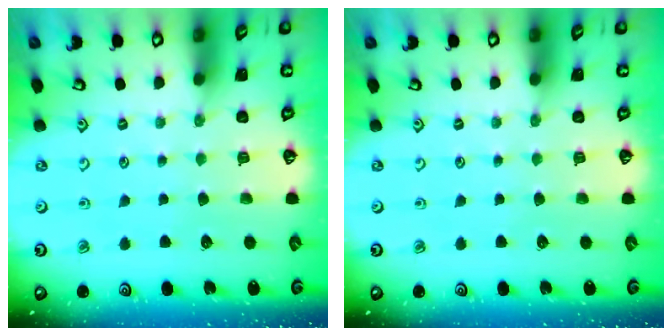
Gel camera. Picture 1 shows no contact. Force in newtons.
{"total": 0.0}